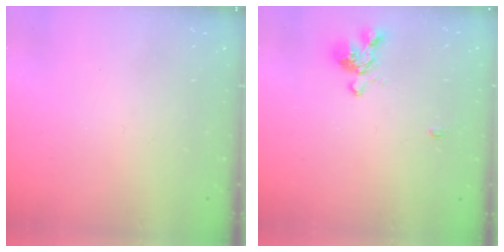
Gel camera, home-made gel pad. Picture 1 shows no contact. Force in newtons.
{"total": 1.2, "press": 0.8, "slide": 1.0}